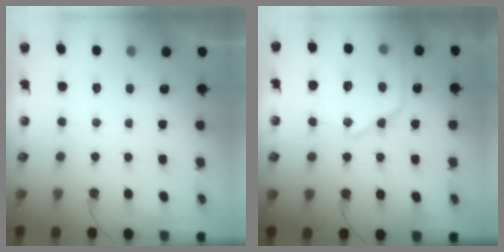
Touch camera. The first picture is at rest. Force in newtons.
{"total": 18.1, "press": 18.0, "slide": 1.4}